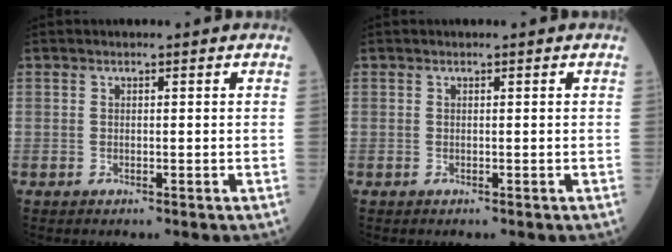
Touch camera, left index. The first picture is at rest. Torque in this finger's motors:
{"motor_torque": [0.00, 0.00, 0.01, 0.00]}